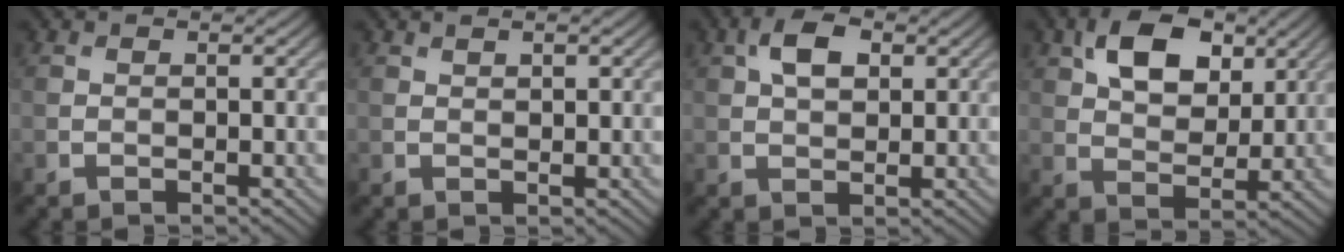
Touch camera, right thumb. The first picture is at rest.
{"total": 1.2, "force": [0.8, 0.3, 0.8], "torque": [-0.017, 0.001, 0.016]}
{"total": 4.5, "force": [1.6, 2.6, 3.4], "torque": [-0.068, 0.008, 0.024]}
{"total": 9.1, "force": [4.0, 5.5, 6.1], "torque": [-0.117, 0.003, 0.067]}